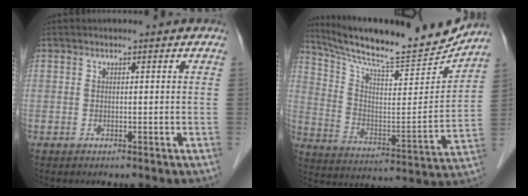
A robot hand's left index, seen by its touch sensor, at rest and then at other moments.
{"total": 19.9, "force": [18.6, 1.2, 7.0], "torque": [-0.132, -0.044, 0.289]}